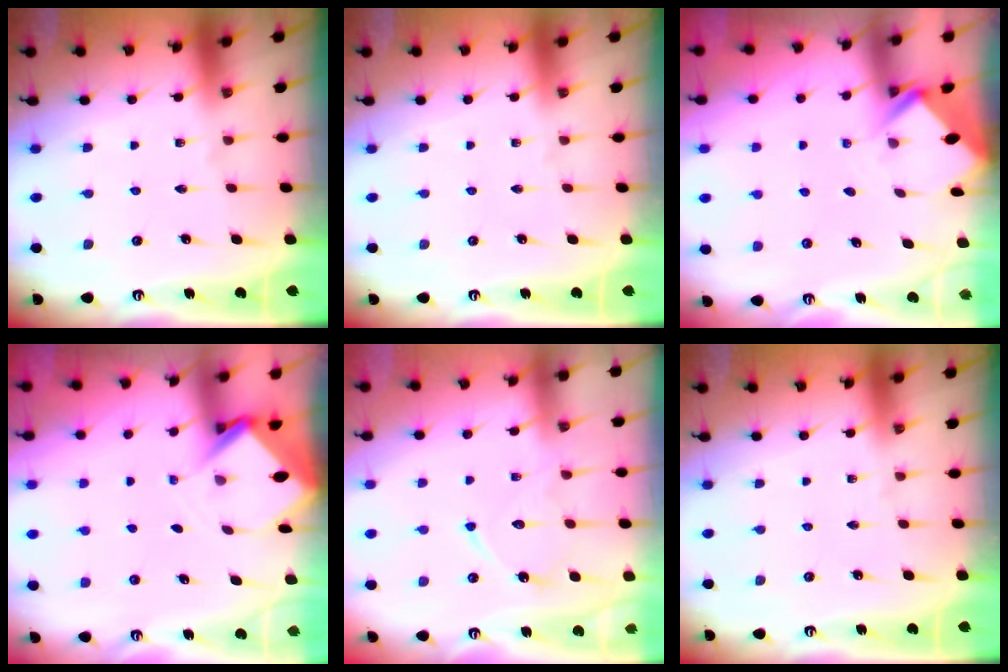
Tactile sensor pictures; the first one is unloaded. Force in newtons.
{"total": 0.0}
{"total": 2.9, "press": 2.9, "slide": 0.2}
{"total": 3.5, "press": 3.5, "slide": 0.2}
{"total": 11.6, "press": 11.5, "slide": 1.0}
{"total": 0.0}